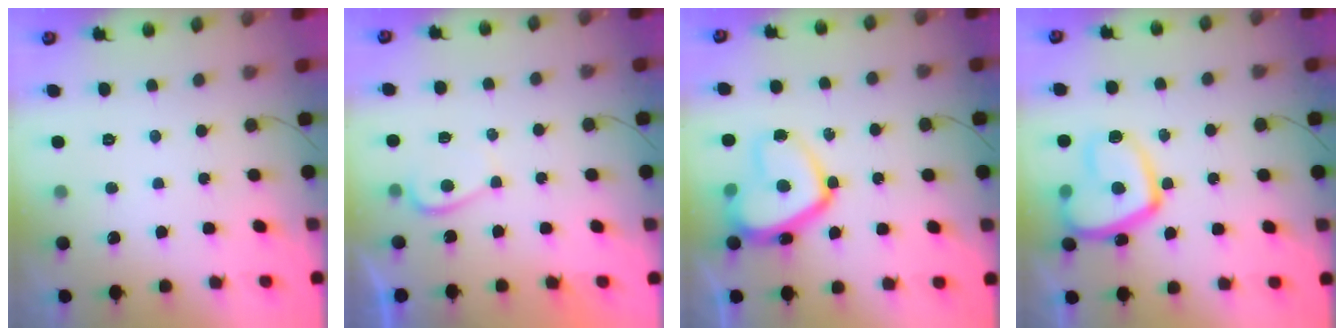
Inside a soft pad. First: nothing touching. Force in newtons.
{"total": 1.2, "press": 1.1, "slide": 0.6}
{"total": 15.5, "press": 15.4, "slide": 1.4}
{"total": 15.8, "press": 15.7, "slide": 1.9}